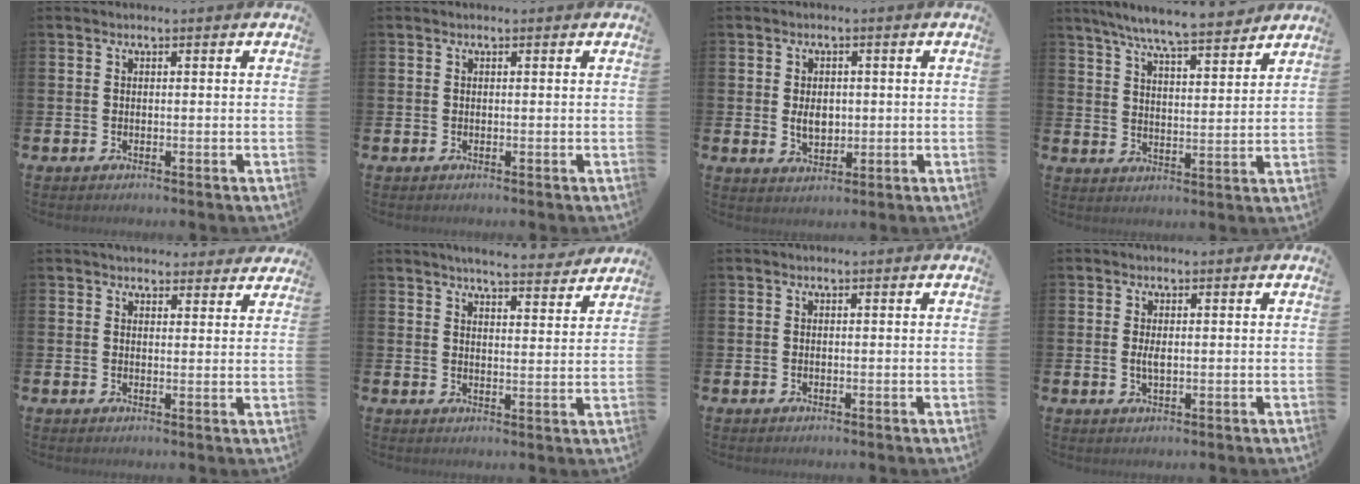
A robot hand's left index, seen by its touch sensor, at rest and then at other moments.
{"total": 0.0}
{"total": 3.5, "force": [0.1, 2.4, 2.5], "torque": [-0.031, 0.001, -0.003]}
{"total": 8.0, "force": [7.5, 0.4, 2.7], "torque": [-0.071, -0.044, 0.133]}
{"total": 3.6, "force": [3.5, 1.0, 0.1], "torque": [-0.003, -0.016, 0.063]}
{"total": 5.5, "force": [5.4, 0.2, 1.1], "torque": [-0.024, -0.034, 0.093]}
{"total": 0.0}
{"total": 1.9, "force": [0.2, 0.8, 1.7], "torque": [-0.029, 0.001, 0.000]}